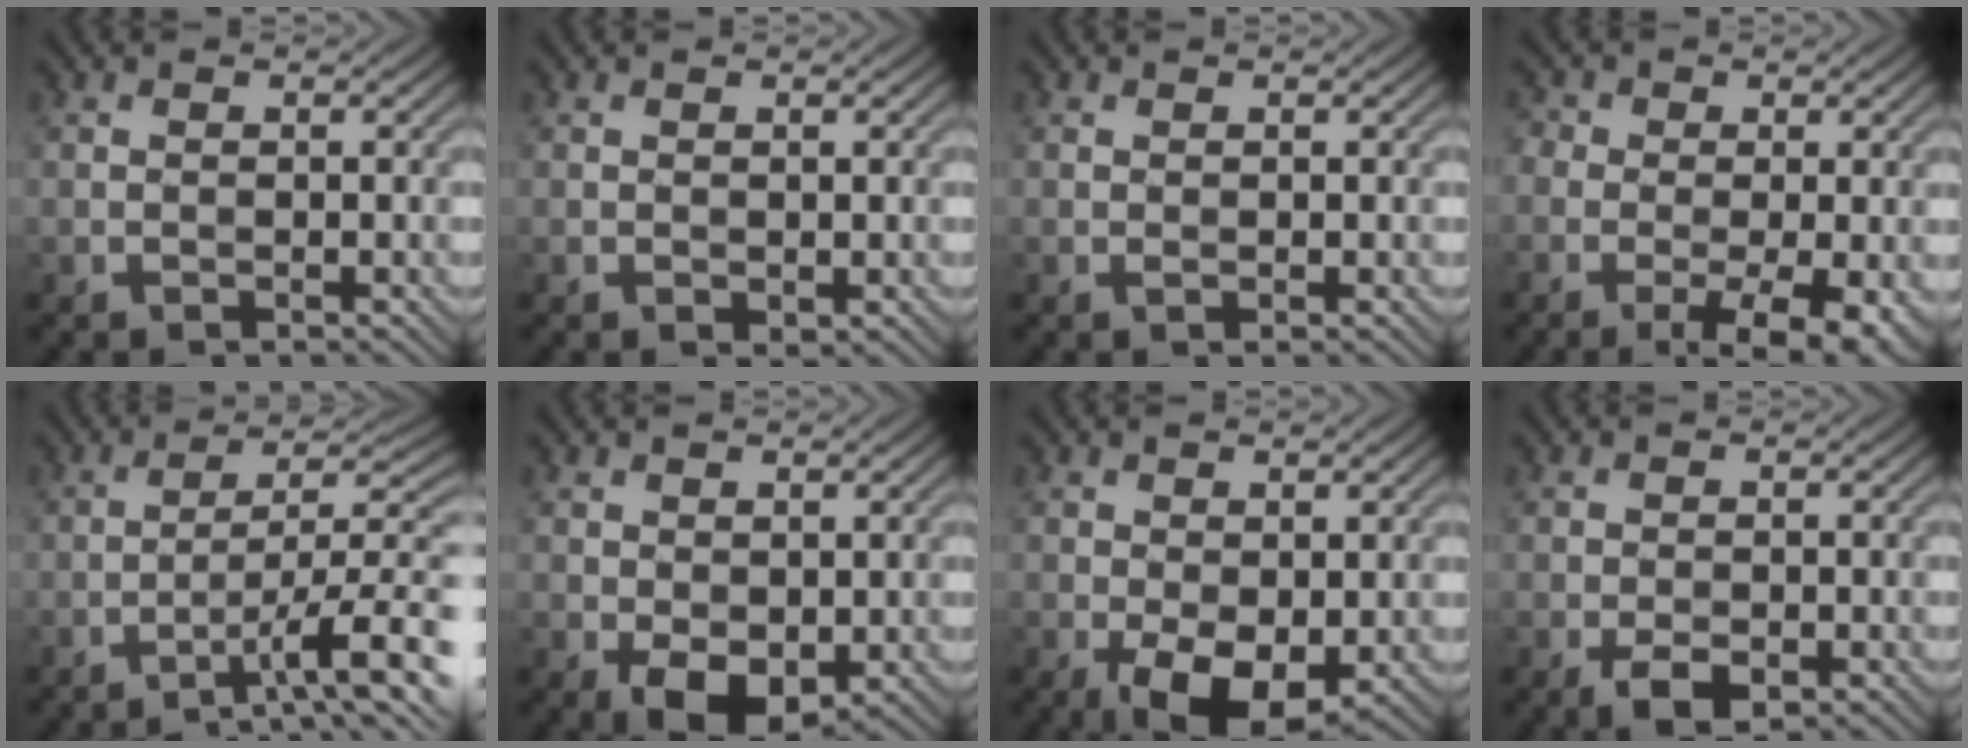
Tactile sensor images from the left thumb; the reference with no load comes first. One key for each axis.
{"total": 0.6, "fx": 0.0, "fy": 0.4, "fz": 0.5, "tx": -0.006, "ty": -0.003, "tz": 0.002}
{"total": 0.5, "fx": 0.0, "fy": 0.1, "fz": 0.5, "tx": -0.011, "ty": -0.001, "tz": 0.000}
{"total": 8.8, "fx": -3.0, "fy": 4.7, "fz": 6.8, "tx": -0.118, "ty": -0.007, "tz": -0.046}
{"total": 10.0, "fx": -5.4, "fy": 1.7, "fz": 8.3, "tx": -0.129, "ty": 0.020, "tz": -0.086}
{"total": 5.0, "fx": -0.9, "fy": 3.2, "fz": 3.7, "tx": -0.076, "ty": -0.009, "tz": -0.014}
{"total": 6.4, "fx": -1.7, "fy": 3.6, "fz": 5.0, "tx": -0.099, "ty": -0.013, "tz": -0.029}
{"total": 2.9, "fx": -1.3, "fy": 1.7, "fz": 2.0, "tx": -0.040, "ty": -0.008, "tz": -0.021}